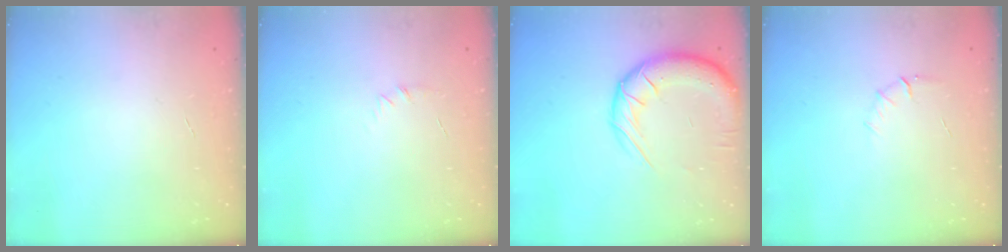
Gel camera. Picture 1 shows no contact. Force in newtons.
{"total": 4.7, "press": 4.5, "slide": 1.4}
{"total": 15.0, "press": 14.5, "slide": 3.9}
{"total": 4.6, "press": 4.4, "slide": 1.3}